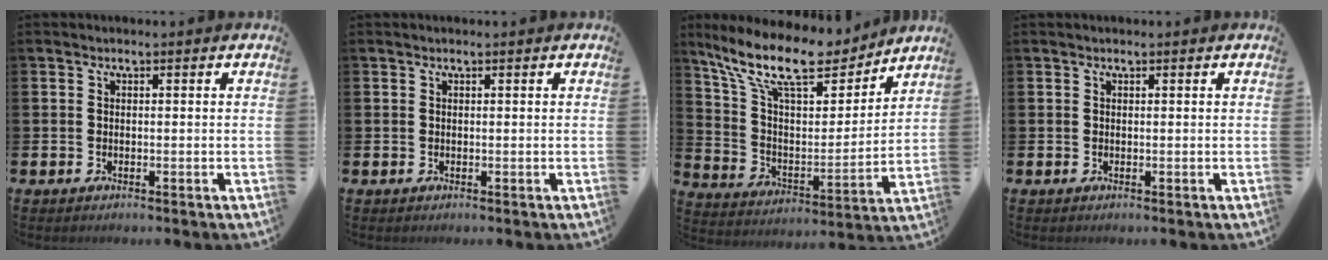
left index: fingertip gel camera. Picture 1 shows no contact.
{"total": 0.0}
{"total": 13.8, "force": [11.3, 4.0, 6.7], "torque": [-0.172, -0.060, 0.200]}
{"total": 0.0}